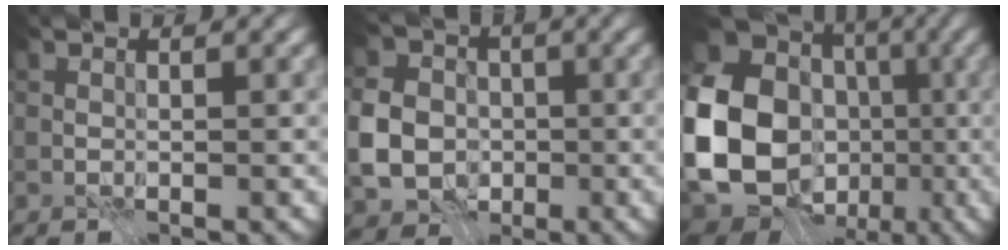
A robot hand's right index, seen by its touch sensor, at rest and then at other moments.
{"total": 7.8, "force": [-1.5, 6.8, 3.6], "torque": [-0.085, -0.004, -0.041]}
{"total": 21.6, "force": [-2.8, 18.4, 11.0], "torque": [-0.230, -0.009, -0.087]}